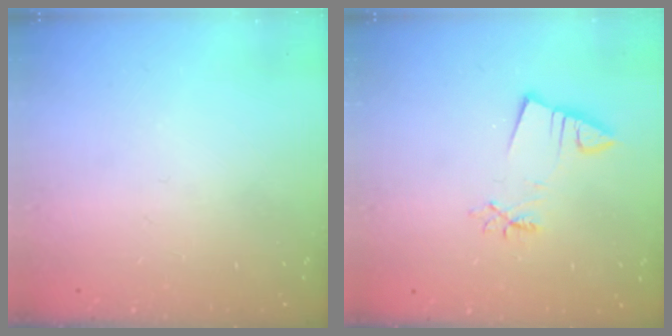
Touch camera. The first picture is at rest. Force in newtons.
{"total": 3.9, "press": 3.8, "slide": 0.5}